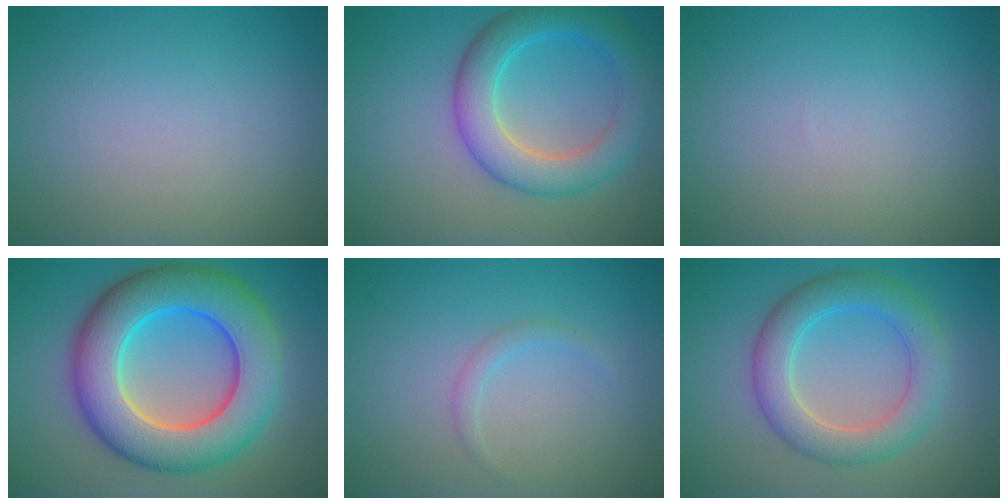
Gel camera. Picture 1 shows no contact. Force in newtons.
{"total": 6.0, "press": 6.0, "slide": 0.1}
{"total": 0.0}
{"total": 11.8, "press": 11.8, "slide": 0.3}
{"total": 1.0, "press": 1.0, "slide": 0.1}
{"total": 5.4, "press": 5.4, "slide": 0.2}